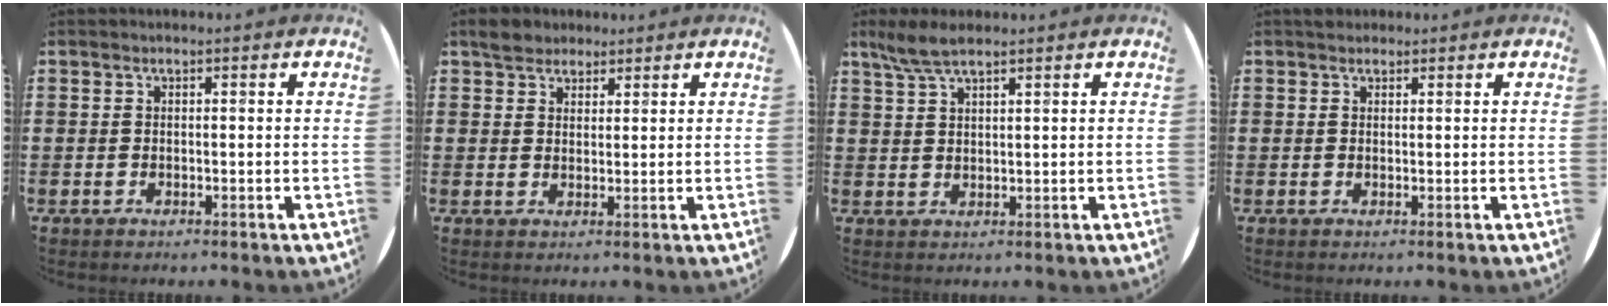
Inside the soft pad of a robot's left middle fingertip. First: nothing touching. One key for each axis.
{"total": 2.9, "fx": 2.5, "fy": 1.4, "fz": 0.2, "tx": -0.003, "ty": 0.005, "tz": 0.049}
{"total": 4.1, "fx": 3.2, "fy": 0.9, "fz": 2.4, "tx": -0.054, "ty": 0.002, "tz": 0.059}
{"total": 0.9, "fx": 0.8, "fy": 0.4, "fz": -0.1, "tx": 0.000, "ty": 0.002, "tz": 0.017}